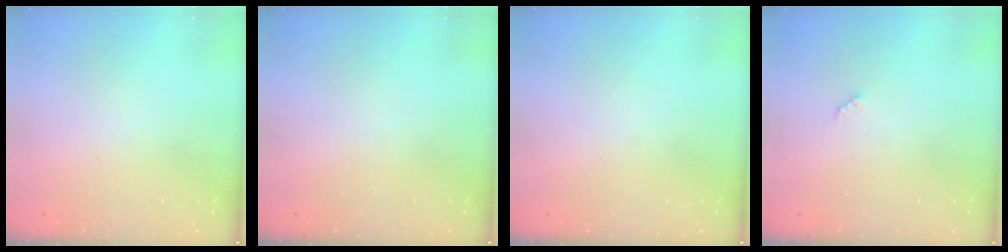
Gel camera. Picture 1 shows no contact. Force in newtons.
{"total": 0.0}
{"total": 0.0}
{"total": 2.5, "press": 2.5, "slide": 0.4}